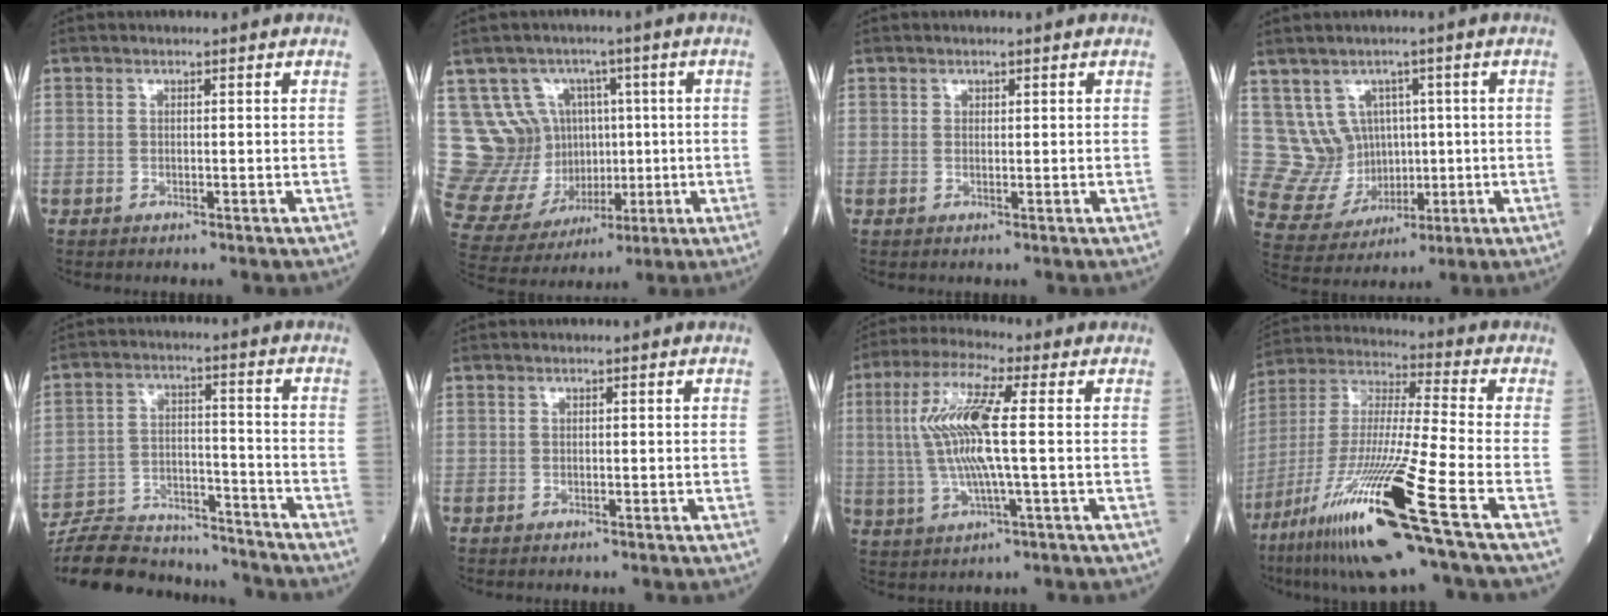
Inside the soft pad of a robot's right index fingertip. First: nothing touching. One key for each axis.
{"total": 13.5, "fx": 2.7, "fy": 11.9, "fz": 5.7, "tx": -0.122, "ty": 0.048, "tz": 0.088}
{"total": 0.6, "fx": 0.4, "fy": 0.3, "fz": 0.1, "tx": 0.002, "ty": -0.001, "tz": 0.007}
{"total": 8.3, "fx": 2.1, "fy": 7.6, "fz": 2.5, "tx": -0.053, "ty": 0.031, "tz": 0.067}
{"total": 19.7, "fx": -18.6, "fy": 3.5, "fz": 5.4, "tx": -0.130, "ty": 0.000, "tz": -0.285}
{"total": 0.0}
{"total": 11.6, "fx": 1.2, "fy": 1.0, "fz": 11.5, "tx": -0.247, "ty": 0.013, "tz": 0.022}
{"total": 21.7, "fx": -11.0, "fy": -0.4, "fz": 18.7, "tx": -0.382, "ty": -0.054, "tz": -0.206}